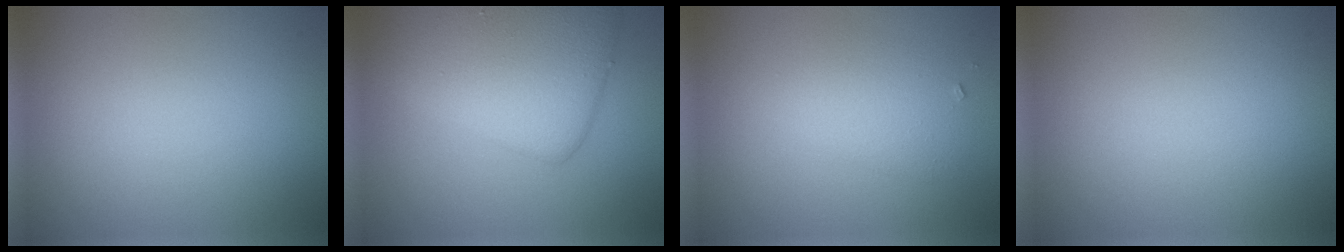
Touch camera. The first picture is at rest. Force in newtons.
{"total": 7.4, "press": 7.4, "slide": 0.2}
{"total": 2.3, "press": 2.3, "slide": 0.2}
{"total": 0.0}